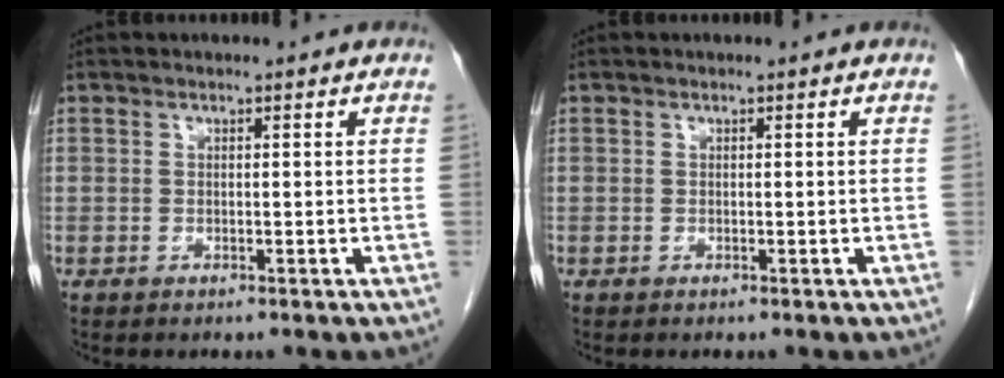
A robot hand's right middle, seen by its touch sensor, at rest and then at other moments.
{"total": 0.0}